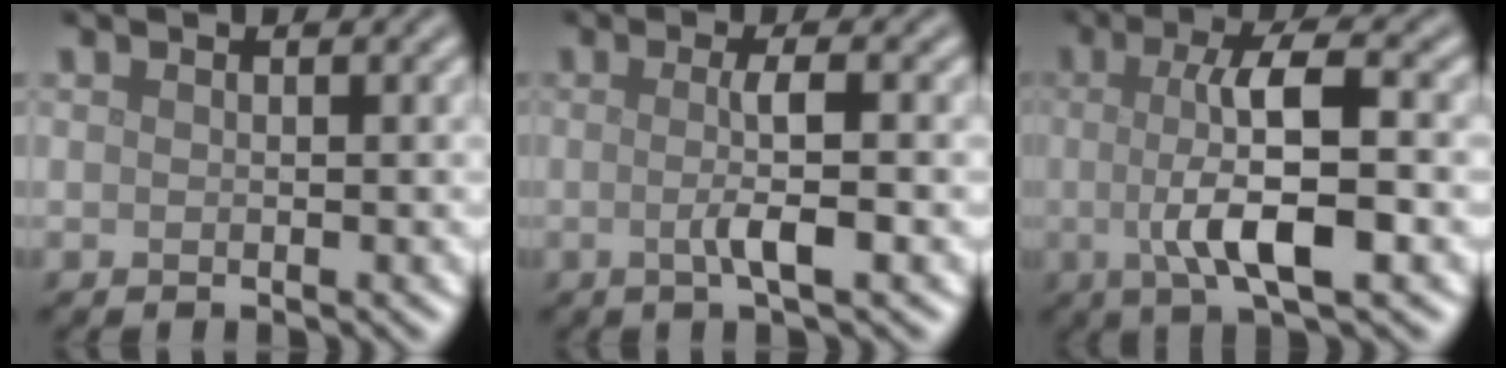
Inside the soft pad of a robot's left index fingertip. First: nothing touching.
{"total": 3.3, "force": [-0.2, 0.6, 3.2], "torque": [-0.053, -0.004, -0.007]}
{"total": 7.4, "force": [-0.6, 1.9, 7.1], "torque": [-0.114, 0.000, -0.014]}